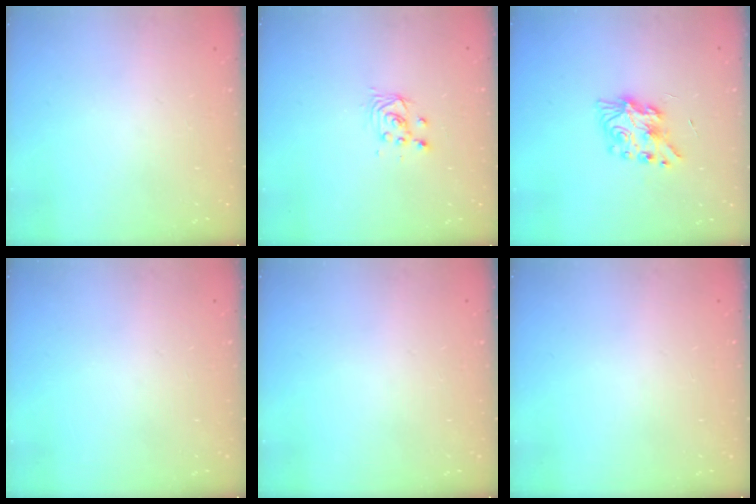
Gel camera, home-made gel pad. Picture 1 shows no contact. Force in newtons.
{"total": 2.9, "press": 2.9, "slide": 0.1}
{"total": 8.3, "press": 8.2, "slide": 0.2}
{"total": 0.0}
{"total": 0.0}
{"total": 0.0}